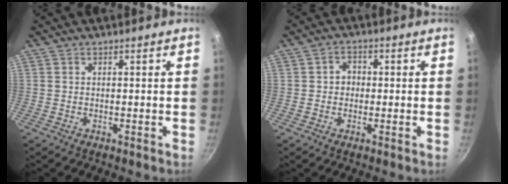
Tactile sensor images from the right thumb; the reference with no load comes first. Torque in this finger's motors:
{"motor_torque": [0.01, 0.07, 0.14, 0.42, 0.05]}